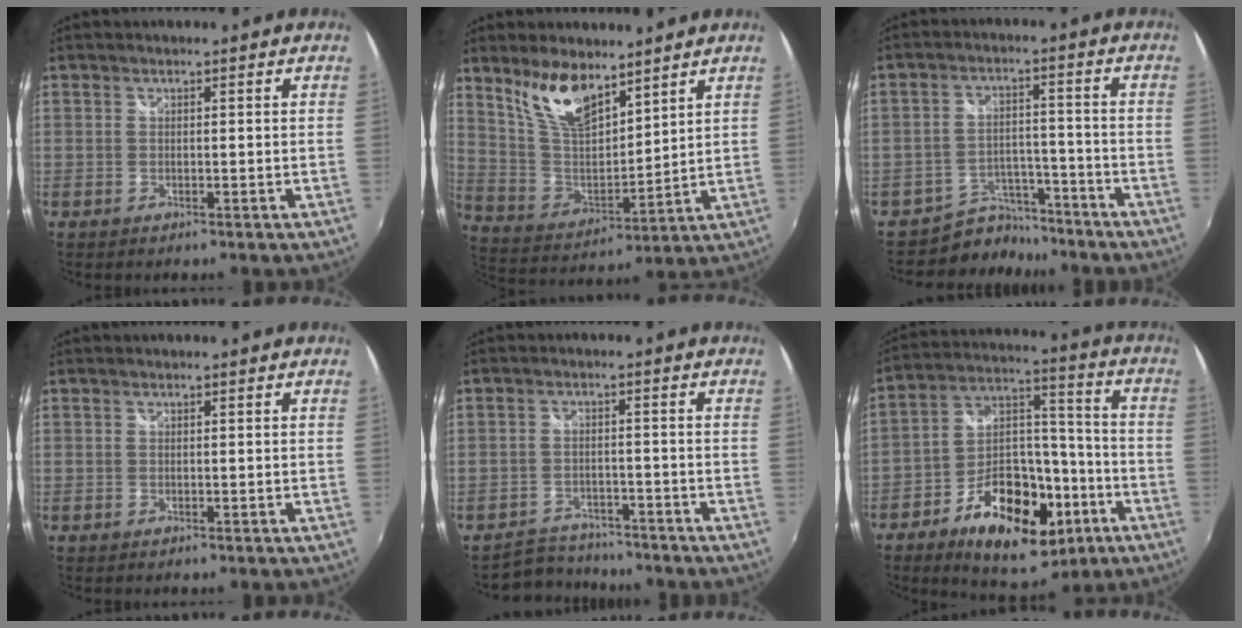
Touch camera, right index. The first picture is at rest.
{"total": 12.9, "force": [9.0, 5.2, 7.7], "torque": [-0.152, 0.002, 0.185]}
{"total": 7.1, "force": [-6.1, 3.4, -0.7], "torque": [0.002, 0.025, -0.099]}
{"total": 0.0}
{"total": 5.7, "force": [-5.0, 2.8, -0.4], "torque": [-0.010, 0.014, -0.081]}
{"total": 20.1, "force": [-9.6, 10.9, 13.9], "torque": [-0.240, 0.029, -0.139]}